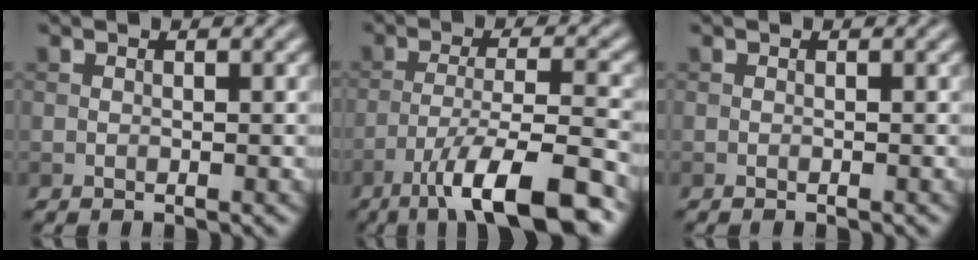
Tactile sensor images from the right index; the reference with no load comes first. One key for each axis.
{"total": 10.1, "fx": -6.2, "fy": 2.2, "fz": 7.6, "tx": -0.124, "ty": 0.009, "tz": -0.103}
{"total": 0.0}